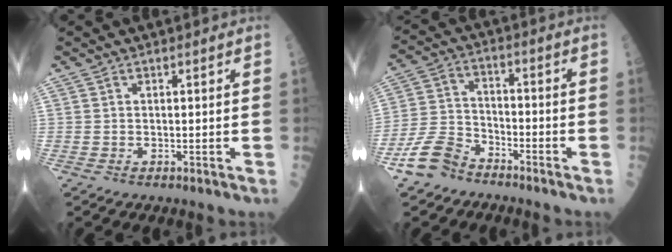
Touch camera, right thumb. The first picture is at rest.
{"total": 8.7, "force": [-6.3, 4.8, 3.6], "torque": [-0.067, 0.038, -0.132]}